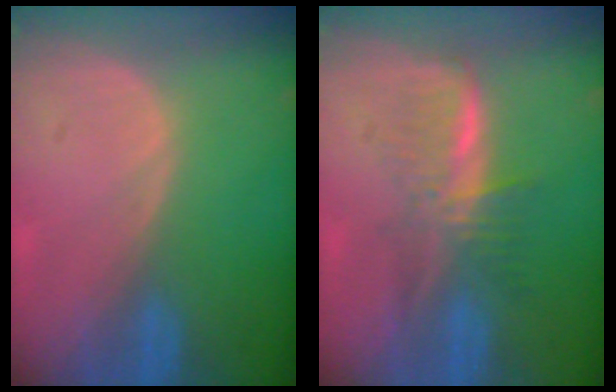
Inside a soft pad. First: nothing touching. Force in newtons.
{"total": 5.9, "press": 5.6, "slide": 2.0}